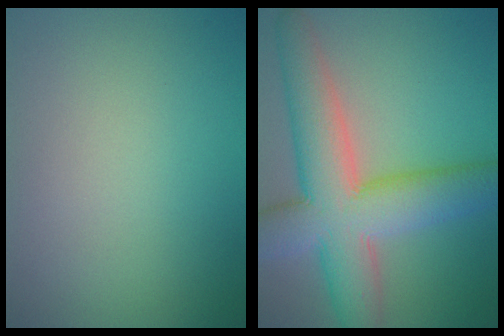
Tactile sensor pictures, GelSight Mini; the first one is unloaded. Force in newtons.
{"total": 10.4, "press": 10.4, "slide": 0.4}